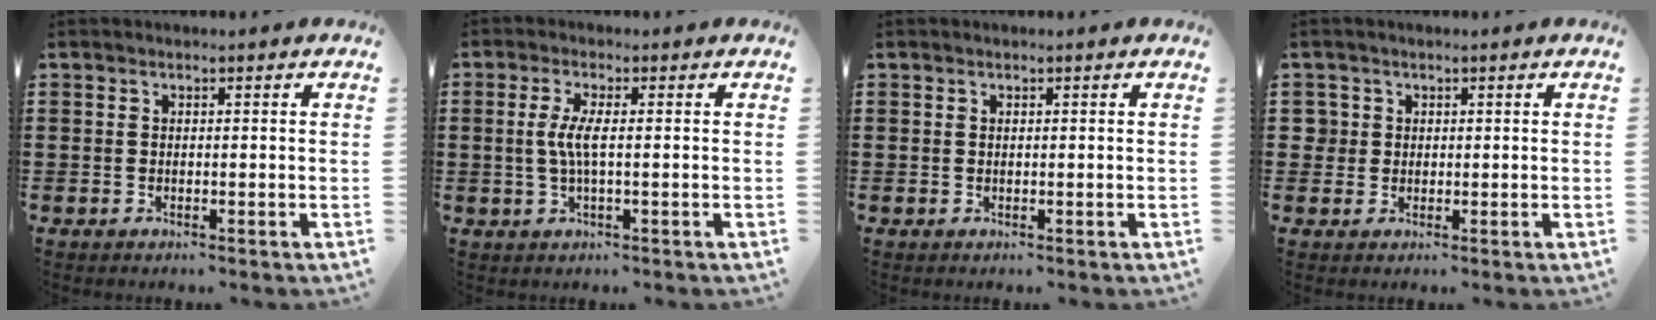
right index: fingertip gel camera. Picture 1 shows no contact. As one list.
[{"total": 3.7, "force": [-0.1, 0.3, 3.7], "torque": [-0.084, -0.009, -0.009]}, {"total": 0.0}, {"total": 2.0, "force": [0.5, 2.0, 0.3], "torque": [-0.015, 0.011, 0.008]}]